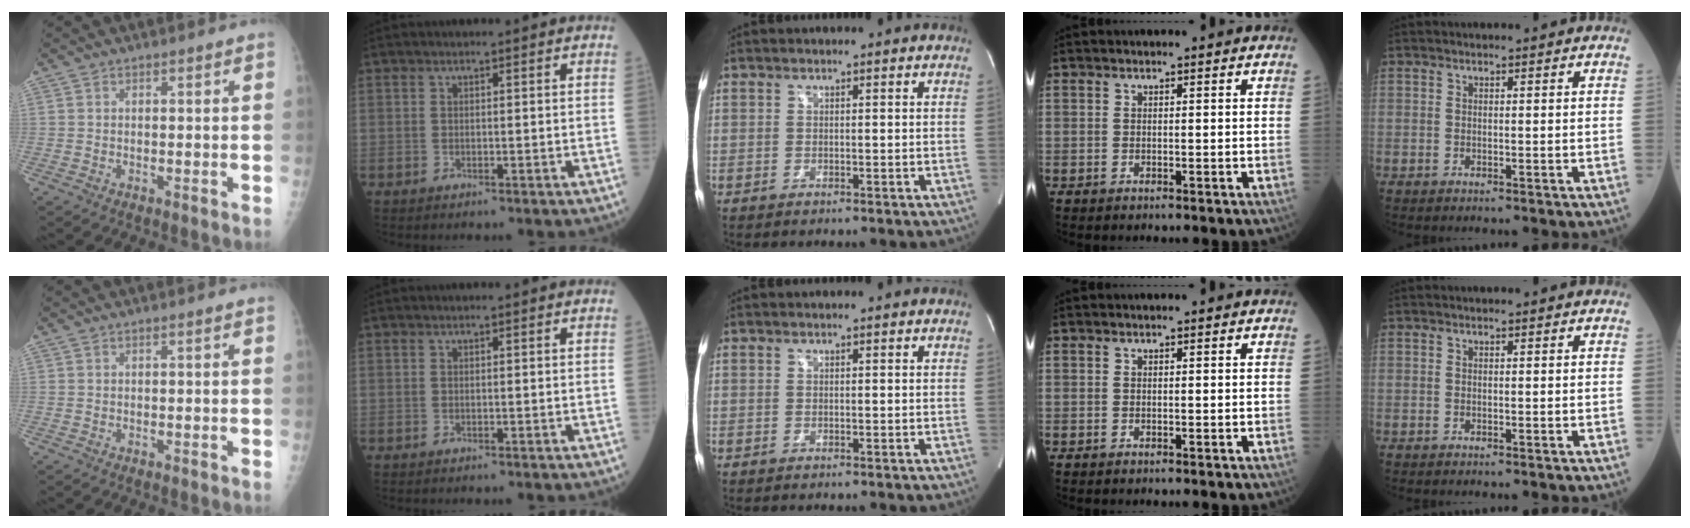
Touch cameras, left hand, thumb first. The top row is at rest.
{}